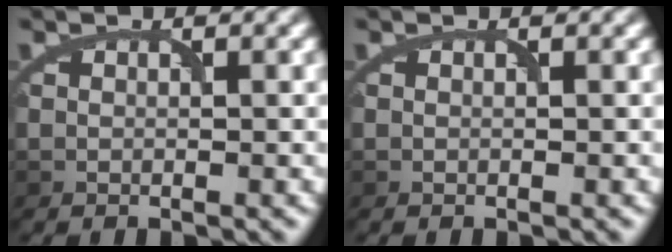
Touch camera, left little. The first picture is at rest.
{"total": 0.0}